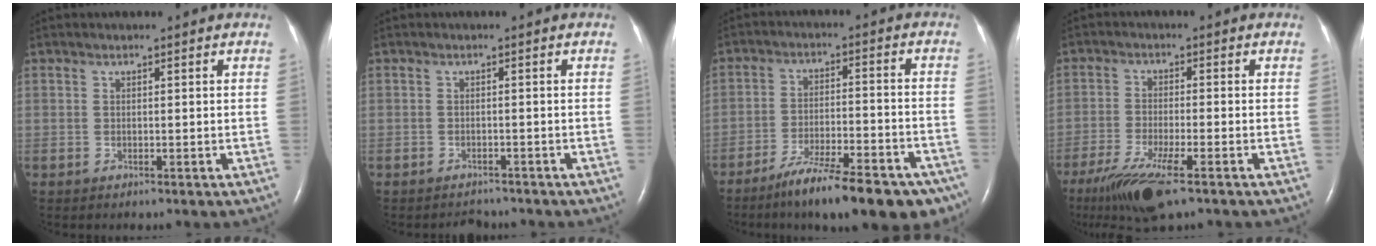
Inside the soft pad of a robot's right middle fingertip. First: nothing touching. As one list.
[{"total": 2.0, "force": [-1.8, 0.6, 0.0], "torque": [-0.003, -0.005, -0.024]}, {"total": 17.7, "force": [-13.3, 3.9, 11.0], "torque": [-0.115, 0.007, -0.199]}, {"total": 9.6, "force": [-6.3, 1.2, 7.2], "torque": [-0.136, -0.027, -0.108]}]